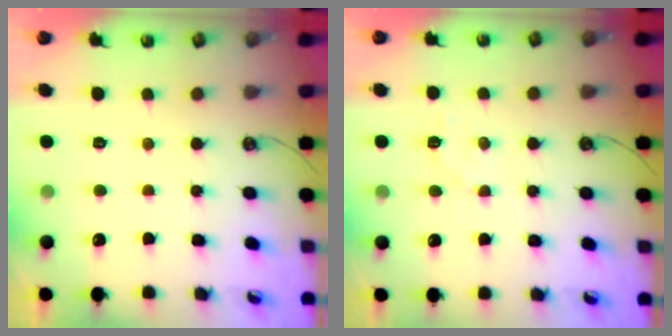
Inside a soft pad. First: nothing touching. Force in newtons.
{"total": 2.8, "press": 2.8, "slide": 0.5}